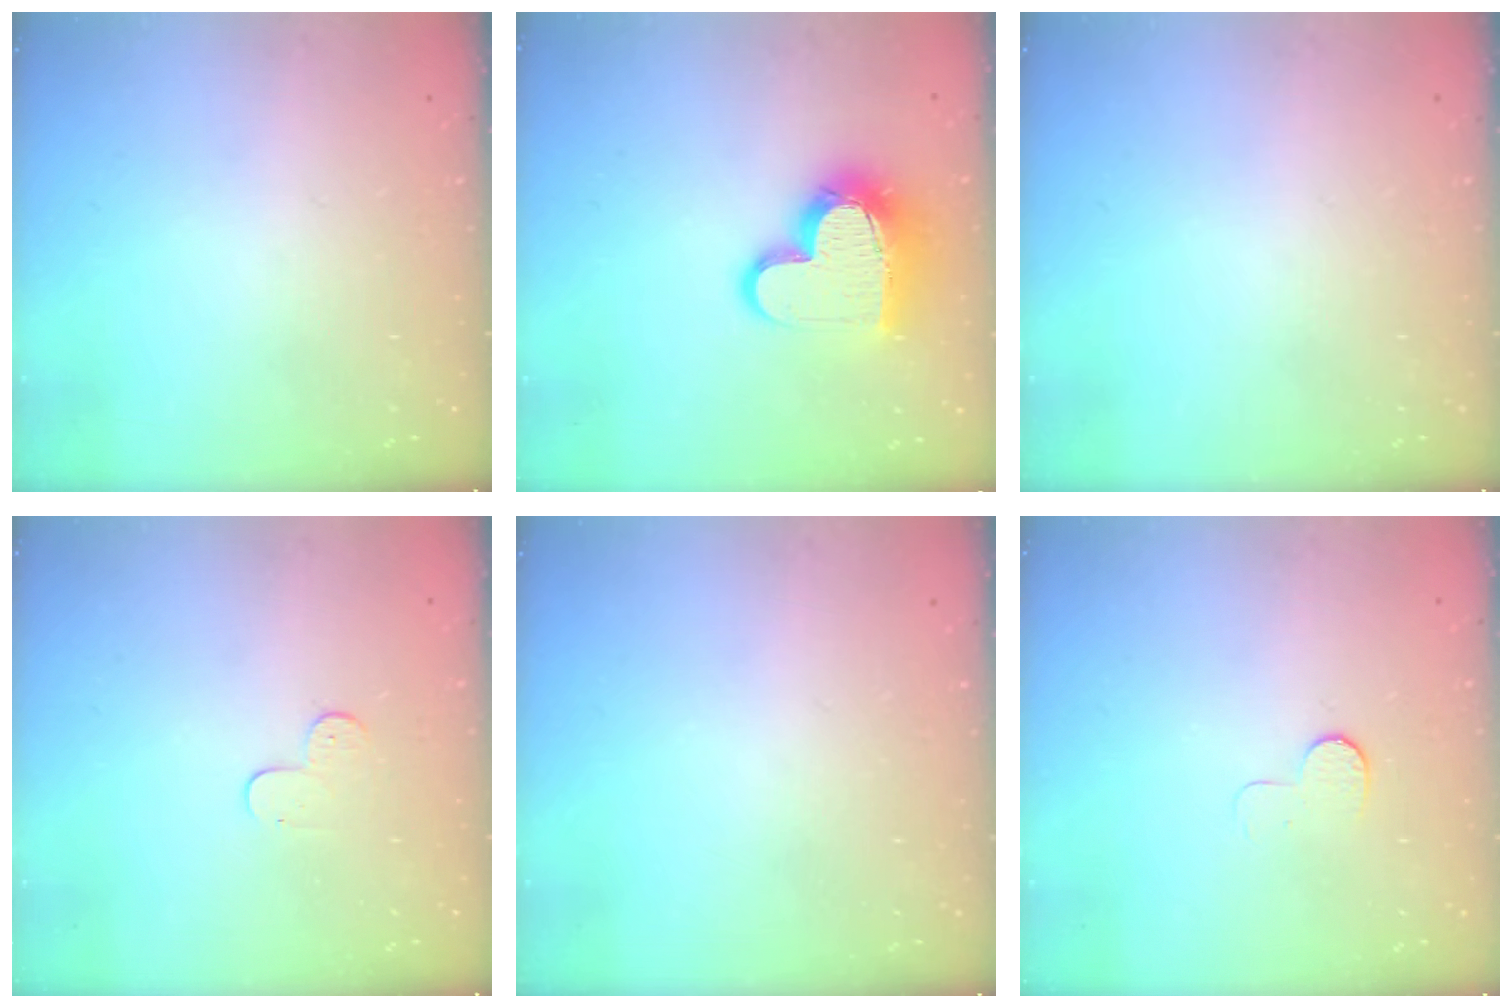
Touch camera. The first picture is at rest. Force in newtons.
{"total": 14.7, "press": 14.6, "slide": 1.2}
{"total": 0.0}
{"total": 3.9, "press": 3.8, "slide": 0.3}
{"total": 0.0}
{"total": 5.7, "press": 5.6, "slide": 0.6}